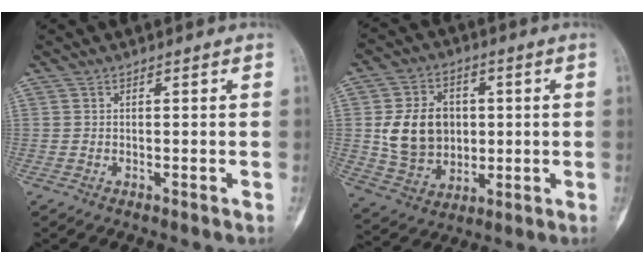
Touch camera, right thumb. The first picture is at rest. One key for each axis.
{"total": 13.7, "fx": 1.1, "fy": 11.1, "fz": 7.9, "tx": -0.100, "ty": -0.001, "tz": 0.032}